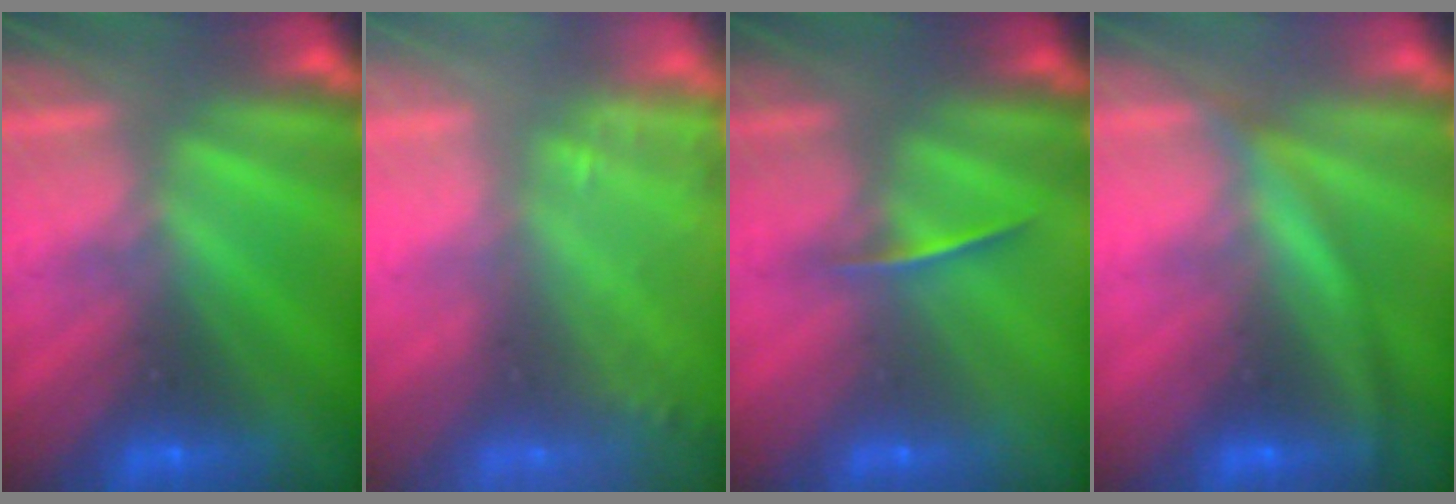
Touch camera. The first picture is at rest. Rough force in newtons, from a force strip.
{"total": 1.4}
{"total": 1.4}
{"total": 2.8}